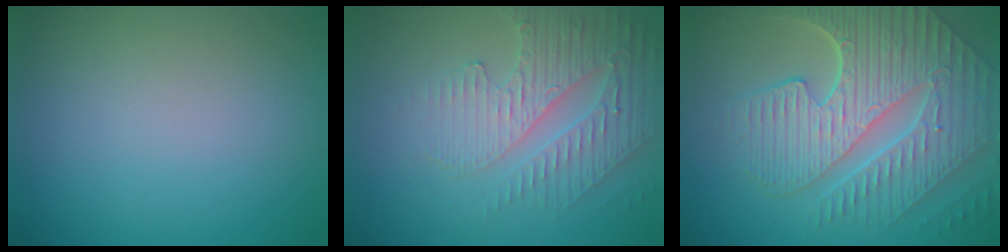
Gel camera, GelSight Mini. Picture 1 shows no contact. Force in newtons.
{"total": 3.8, "press": 3.6, "slide": 1.2}
{"total": 9.8, "press": 6.5, "slide": 7.3}